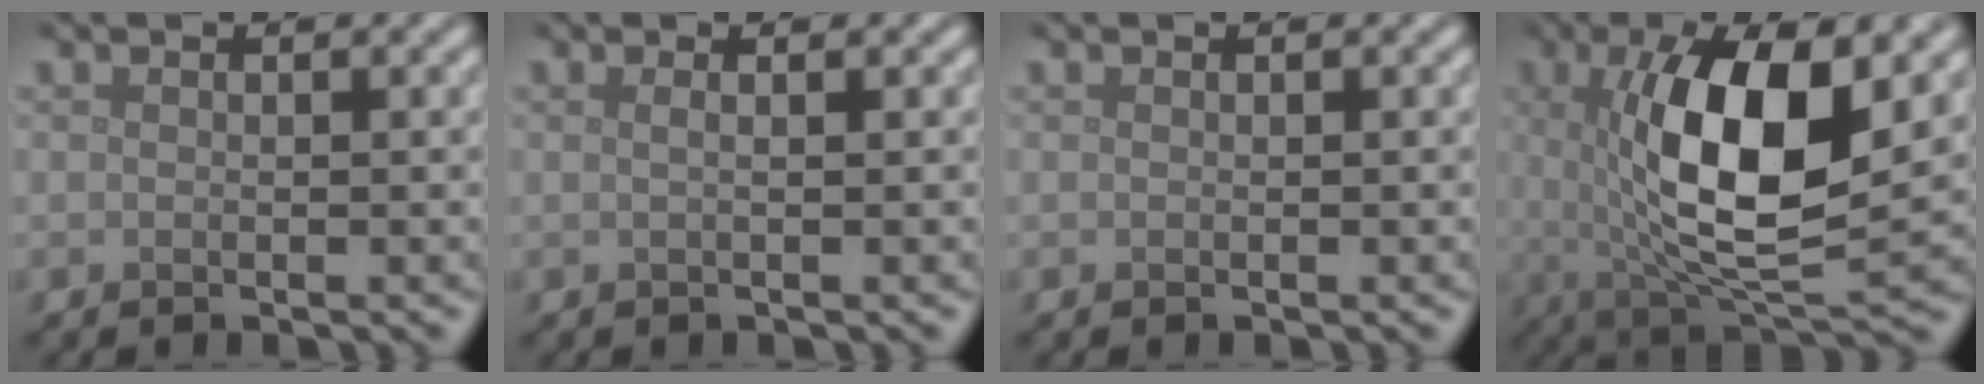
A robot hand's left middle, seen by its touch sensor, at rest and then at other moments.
{"total": 1.1, "force": [0.3, 0.4, 1.0], "torque": [-0.009, -0.002, -0.006]}
{"total": 0.0}
{"total": 10.7, "force": [1.7, 3.6, 9.9], "torque": [-0.166, -0.005, 0.031]}